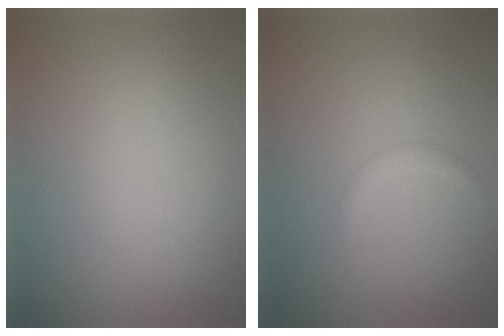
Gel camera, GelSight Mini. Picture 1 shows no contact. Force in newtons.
{"total": 0.9, "press": 0.9, "slide": 0.1}